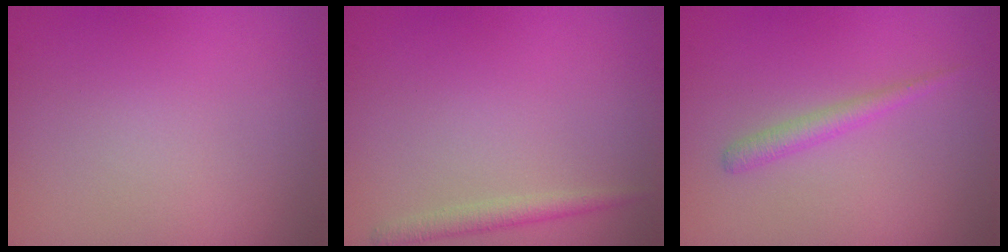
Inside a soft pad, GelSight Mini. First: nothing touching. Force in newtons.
{"total": 1.5, "press": 1.5, "slide": 0.1}
{"total": 1.4, "press": 1.4, "slide": 0.1}